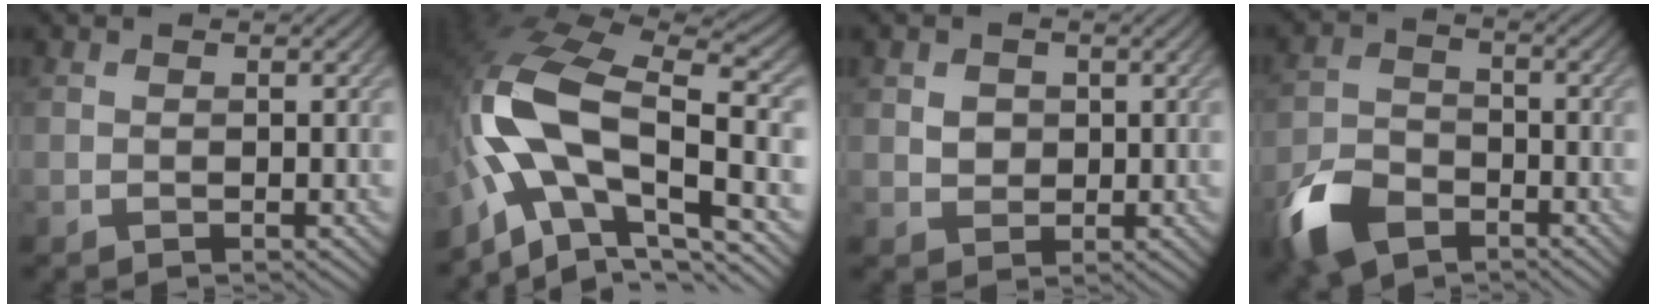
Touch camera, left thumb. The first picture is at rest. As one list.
[{"total": 16.2, "force": [-3.8, 8.4, 13.3], "torque": [-0.274, -0.005, -0.076]}, {"total": 2.3, "force": [0.4, 2.1, 1.0], "torque": [-0.028, -0.003, 0.002]}, {"total": 8.9, "force": [-5.6, 5.1, 4.7], "torque": [-0.113, -0.015, -0.118]}]